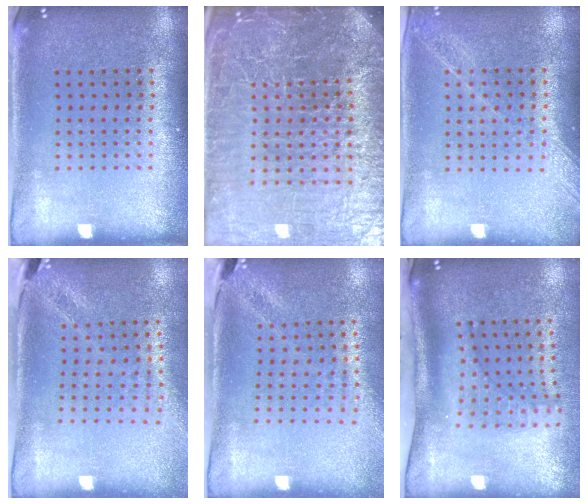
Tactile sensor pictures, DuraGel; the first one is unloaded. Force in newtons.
{"total": 7.0, "press": 6.1, "slide": 3.4}
{"total": 1.3, "press": 1.3, "slide": 0.4}
{"total": 1.8, "press": 1.5, "slide": 1.1}
{"total": 1.9, "press": 1.6, "slide": 1.1}
{"total": 2.1, "press": 1.5, "slide": 1.4}